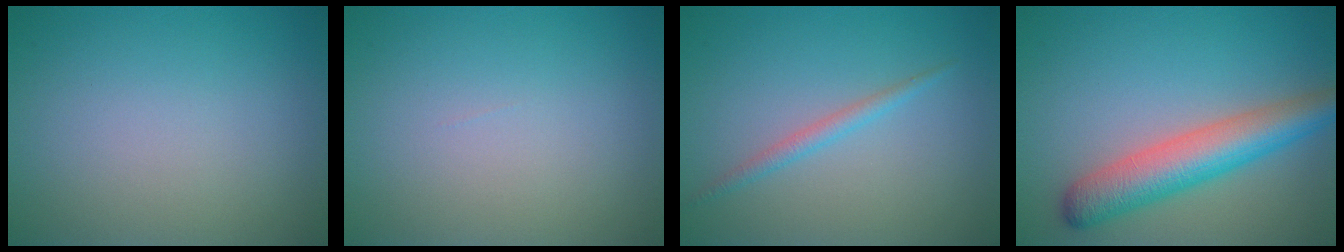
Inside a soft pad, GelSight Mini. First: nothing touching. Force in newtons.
{"total": 0.0}
{"total": 1.4, "press": 1.4, "slide": 0.1}
{"total": 6.1, "press": 6.1, "slide": 0.2}